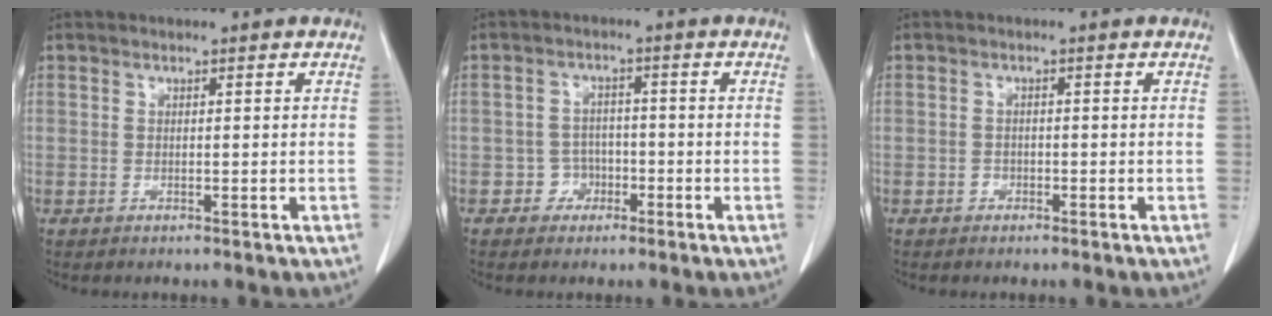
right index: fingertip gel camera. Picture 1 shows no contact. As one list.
[{"total": 3.0, "force": [-1.5, 2.6, 0.3], "torque": [0.004, 0.015, -0.026]}, {"total": 1.0, "force": [-0.6, 0.7, 0.2], "torque": [-0.002, 0.004, -0.012]}]